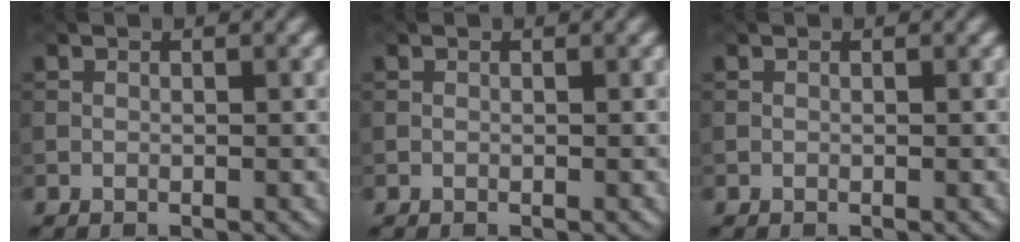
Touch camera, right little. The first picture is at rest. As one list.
[{"total": 0.0}, {"total": 0.0}]